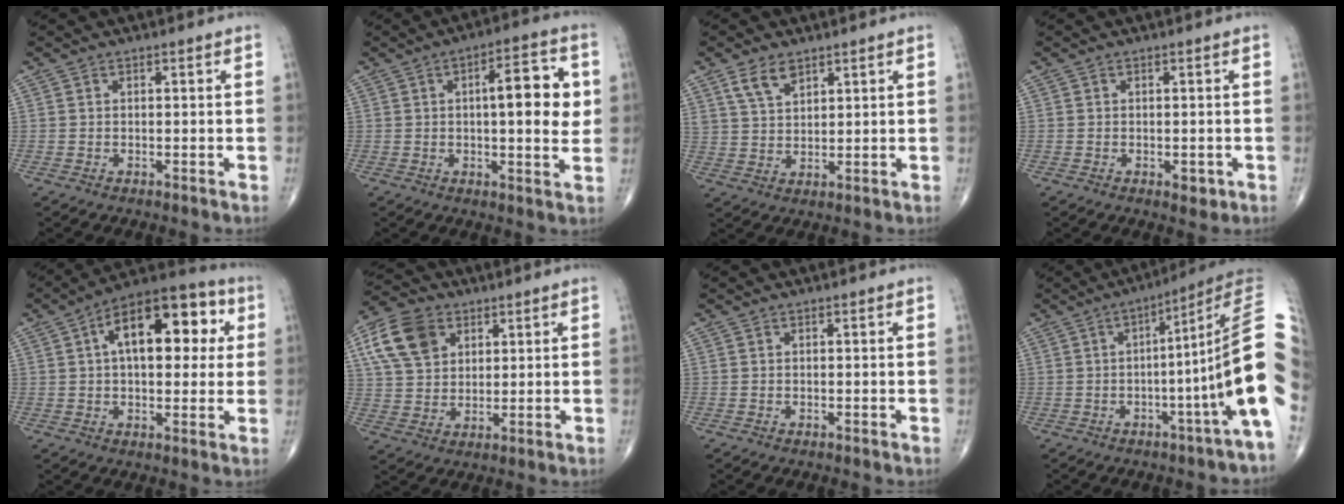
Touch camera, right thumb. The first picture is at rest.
{"total": 12.5, "force": [1.6, 3.8, 11.8], "torque": [-0.141, 0.005, 0.019]}
{"total": 5.4, "force": [3.5, 2.9, 3.0], "torque": [-0.048, -0.018, 0.074]}
{"total": 1.9, "force": [-0.6, 1.1, 1.4], "torque": [-0.008, -0.001, -0.004]}
{"total": 18.5, "force": [4.6, 9.6, 15.2], "torque": [-0.189, 0.025, 0.057]}
{"total": 11.5, "force": [4.7, 8.1, 6.5], "torque": [-0.110, -0.004, 0.086]}
{"total": 0.0}
{"total": 15.2, "force": [-0.8, -0.9, 15.2], "torque": [-0.187, 0.026, -0.023]}